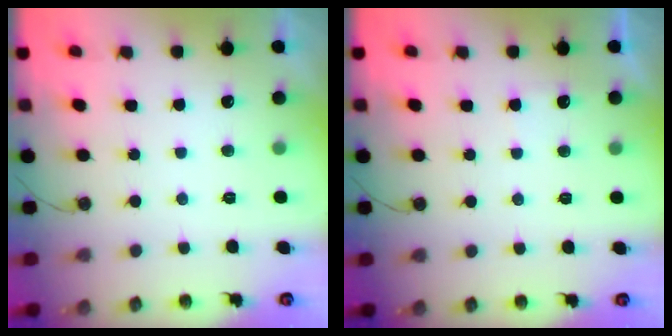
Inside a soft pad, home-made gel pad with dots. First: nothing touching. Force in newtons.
{"total": 2.2, "press": 2.2, "slide": 0.3}